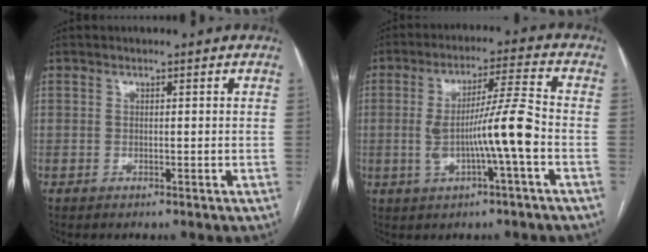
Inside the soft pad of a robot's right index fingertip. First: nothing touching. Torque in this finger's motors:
{"motor_torque": [0.88, 0.43, 0.63, 0.08]}